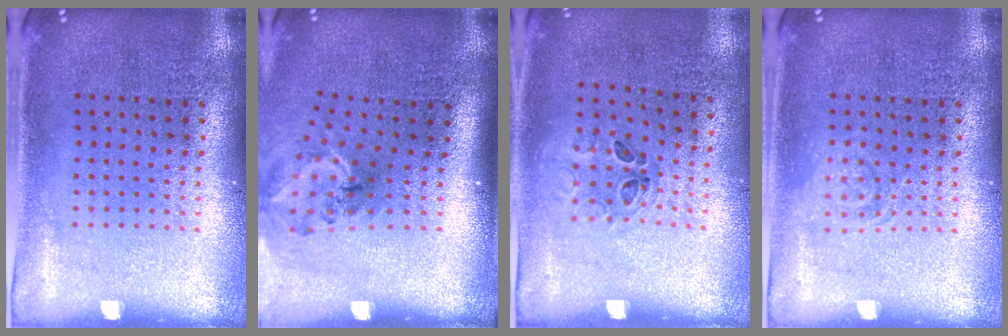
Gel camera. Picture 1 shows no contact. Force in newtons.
{"total": 1.7, "press": 1.2, "slide": 1.2}
{"total": 1.1, "press": 0.6, "slide": 0.9}
{"total": 1.4, "press": 1.4, "slide": 0.2}